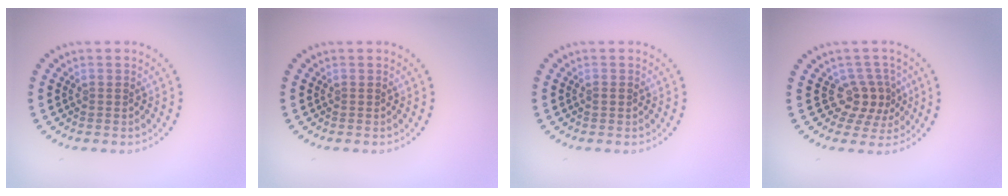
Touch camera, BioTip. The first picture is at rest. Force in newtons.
{"total": 0.0}
{"total": 0.7, "press": 0.7, "slide": 0.1}
{"total": 3.1, "press": 2.3, "slide": 2.0}